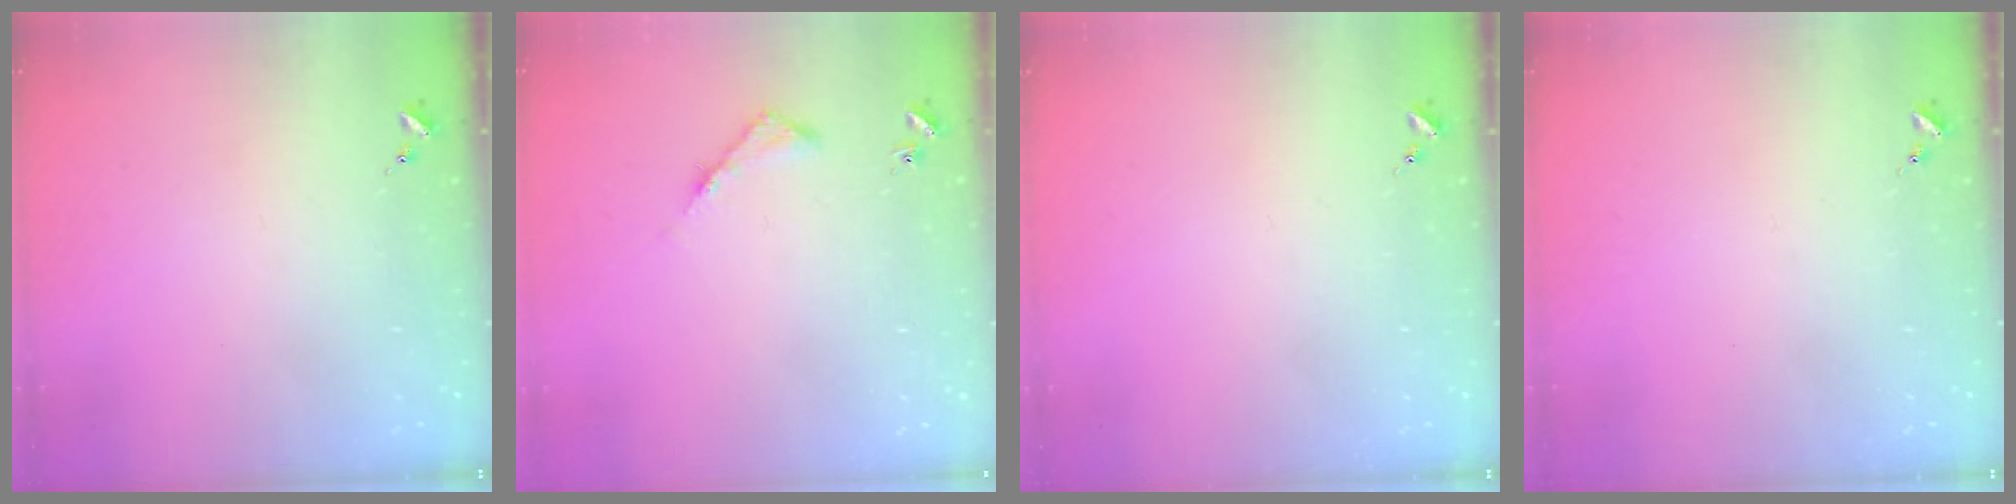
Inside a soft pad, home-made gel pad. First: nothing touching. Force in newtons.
{"total": 4.3, "press": 4.3, "slide": 0.4}
{"total": 0.0}
{"total": 0.0}